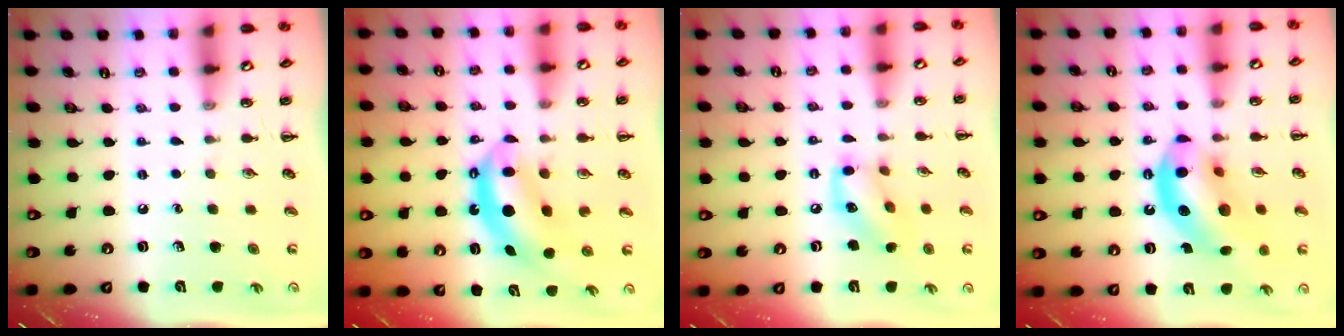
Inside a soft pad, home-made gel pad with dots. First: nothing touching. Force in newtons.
{"total": 7.9, "press": 7.7, "slide": 1.8}
{"total": 11.2, "press": 11.2, "slide": 0.4}
{"total": 15.5, "press": 14.9, "slide": 4.2}